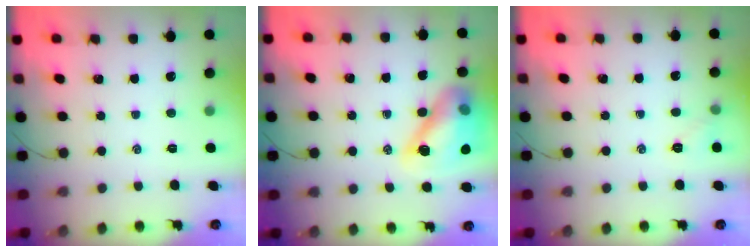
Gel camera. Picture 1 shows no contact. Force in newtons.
{"total": 14.9, "press": 14.3, "slide": 4.2}
{"total": 4.7, "press": 4.5, "slide": 1.3}